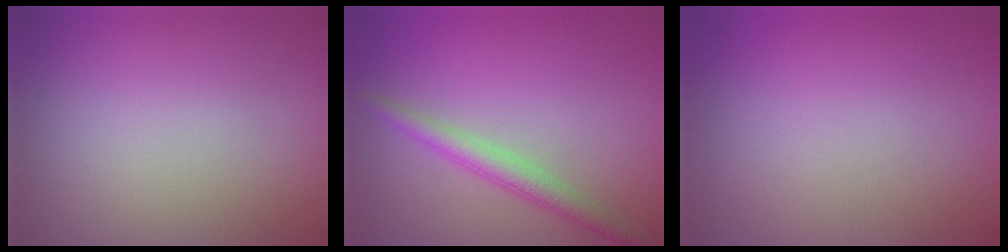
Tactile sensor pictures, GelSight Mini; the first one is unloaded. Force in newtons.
{"total": 2.8, "press": 2.8, "slide": 0.1}
{"total": 0.0}